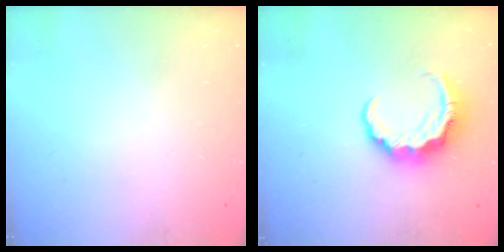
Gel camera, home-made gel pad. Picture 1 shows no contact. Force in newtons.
{"total": 6.8, "press": 6.7, "slide": 1.0}